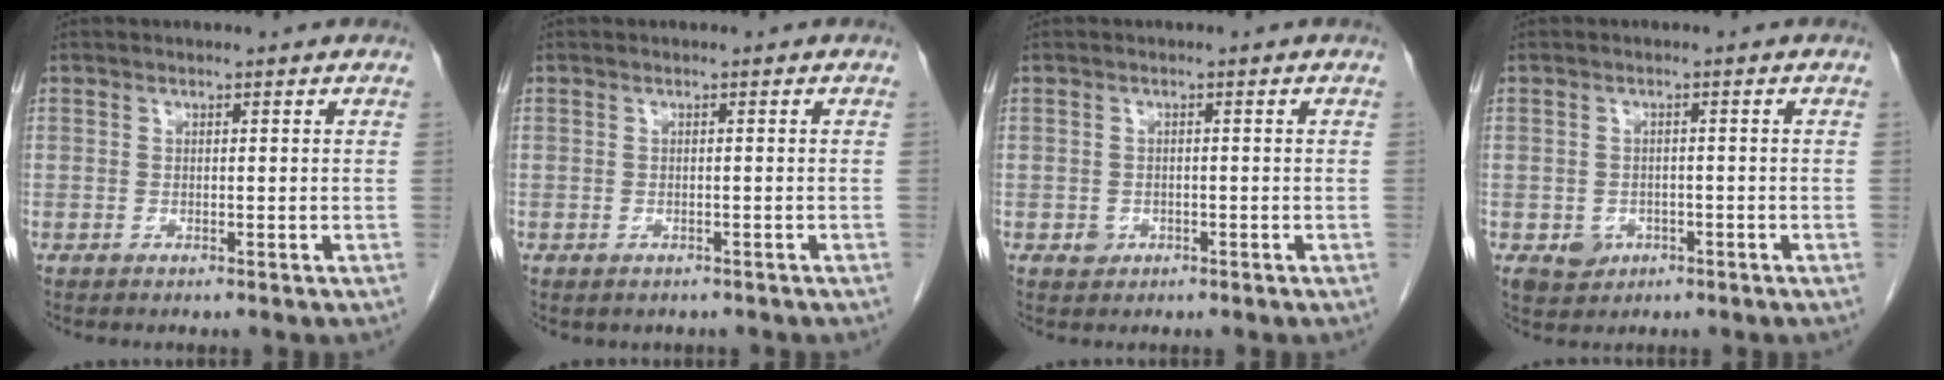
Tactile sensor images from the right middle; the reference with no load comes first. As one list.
[{"total": 1.4, "force": [-1.1, 0.9, 0.3], "torque": [-0.009, 0.000, -0.010]}, {"total": 1.4, "force": [-0.6, 1.3, 0.3], "torque": [-0.002, 0.005, -0.005]}, {"total": 3.6, "force": [-1.4, 3.1, 1.2], "torque": [-0.017, 0.002, -0.014]}]